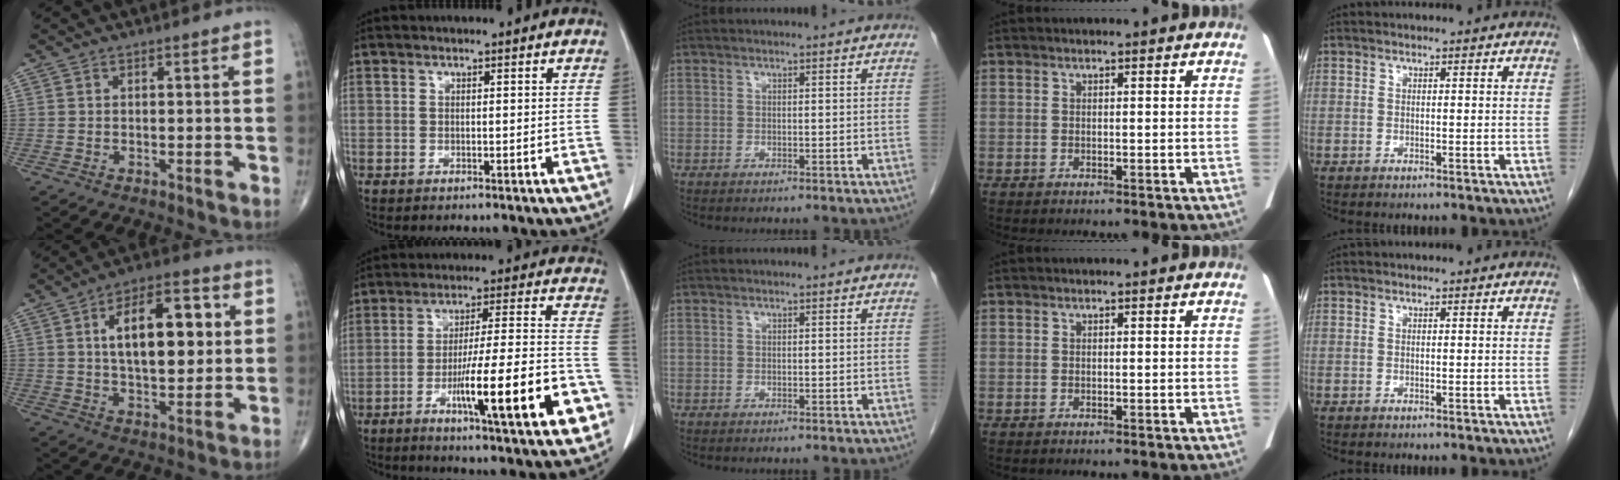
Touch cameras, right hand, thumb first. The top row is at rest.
{"thumb": {"total": 16.5, "force": [3.3, 8.1, 14.0], "torque": [-0.192, 0.008, 0.053]}, "index": {"total": 18.0, "force": [-6.7, 1.7, 16.7], "torque": [-0.237, 0.000, -0.094]}}